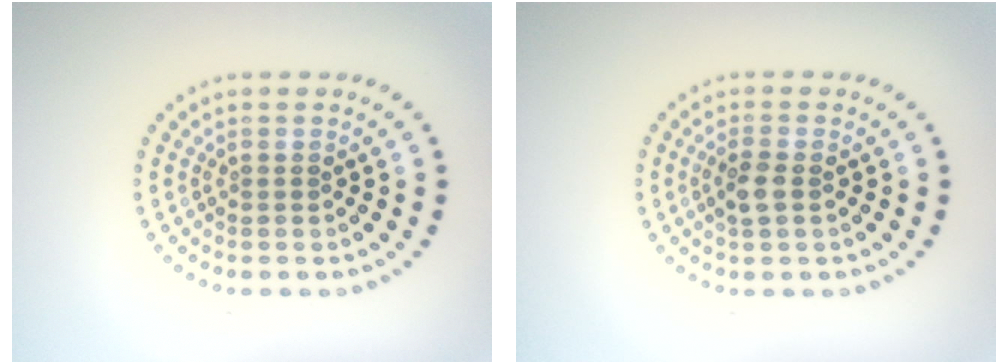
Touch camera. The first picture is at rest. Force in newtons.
{"total": 1.9, "press": 1.8, "slide": 0.6}